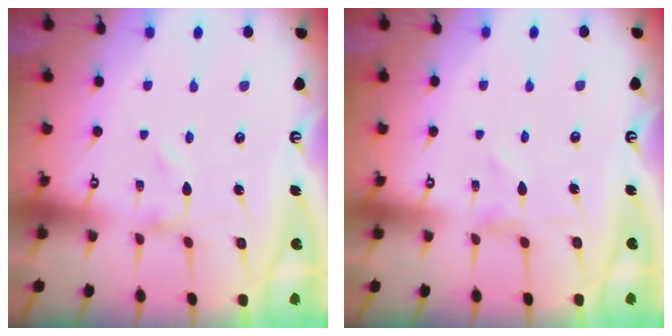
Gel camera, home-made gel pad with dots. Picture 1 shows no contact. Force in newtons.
{"total": 1.8, "press": 1.8, "slide": 0.2}